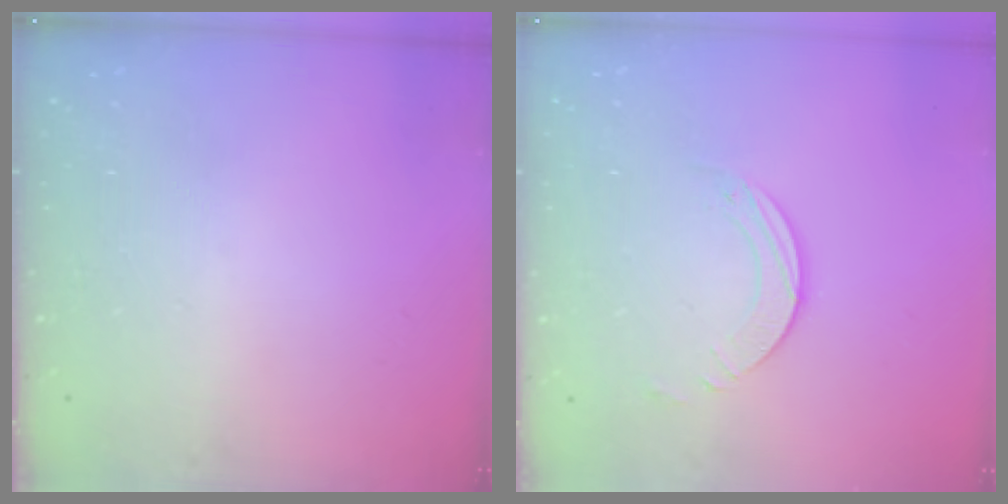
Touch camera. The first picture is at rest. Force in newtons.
{"total": 2.5, "press": 2.5, "slide": 0.2}